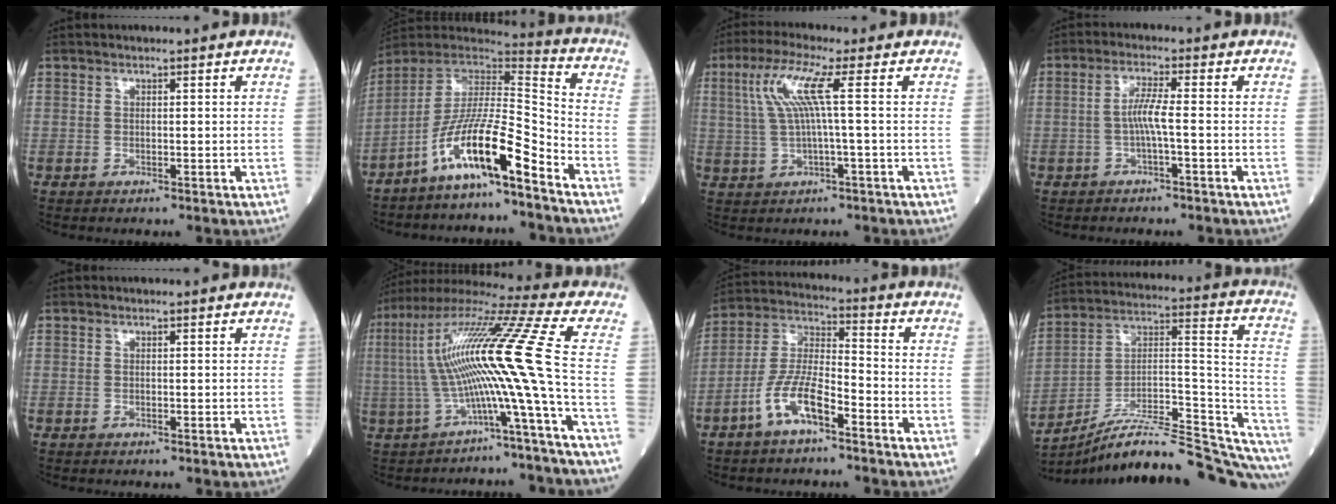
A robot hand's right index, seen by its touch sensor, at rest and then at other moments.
{"total": 13.2, "force": [-8.4, 0.8, 10.2], "torque": [-0.191, 0.010, -0.157]}
{"total": 6.9, "force": [1.5, -0.6, 6.7], "torque": [-0.145, 0.017, 0.035]}
{"total": 3.5, "force": [-1.0, -0.2, 3.3], "torque": [-0.067, 0.006, -0.018]}
{"total": 0.0}
{"total": 16.3, "force": [-2.7, -2.5, 15.9], "torque": [-0.303, 0.032, -0.059]}
{"total": 9.4, "force": [-5.2, 2.5, 7.4], "torque": [-0.158, 0.007, -0.104]}
{"total": 26.8, "force": [-23.3, 3.3, 12.9], "torque": [-0.130, 0.038, -0.344]}